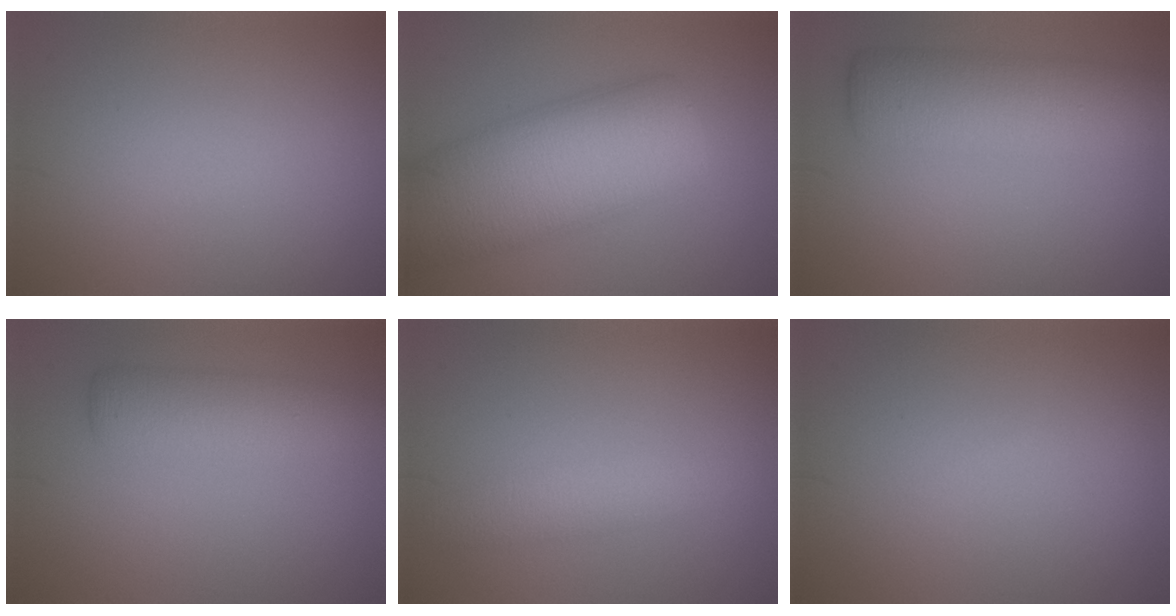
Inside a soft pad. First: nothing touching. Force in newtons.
{"total": 11.1, "press": 11.1, "slide": 0.5}
{"total": 6.0, "press": 6.0, "slide": 0.1}
{"total": 3.4, "press": 3.4, "slide": 0.1}
{"total": 2.8, "press": 2.8, "slide": 0.1}
{"total": 0.0}